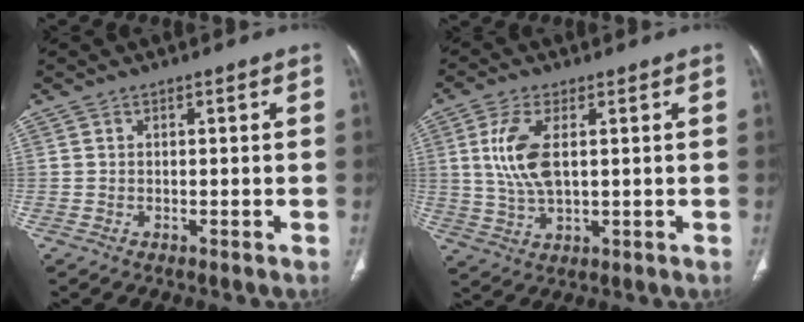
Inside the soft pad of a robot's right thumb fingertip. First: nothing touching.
{"total": 8.9, "force": [1.8, 4.2, 7.7], "torque": [-0.171, -0.006, 0.040]}